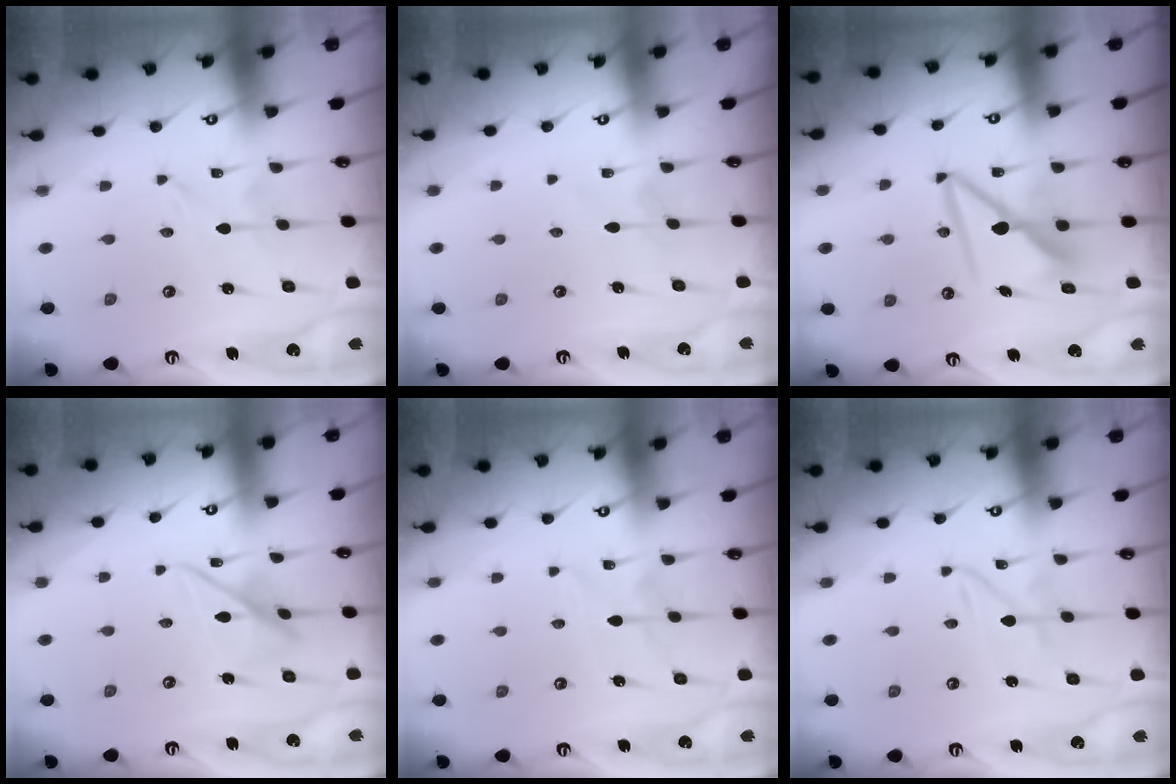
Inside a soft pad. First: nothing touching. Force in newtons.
{"total": 4.2, "press": 4.2, "slide": 0.5}
{"total": 9.4, "press": 9.4, "slide": 0.7}
{"total": 10.1, "press": 10.0, "slide": 1.1}
{"total": 4.2, "press": 4.2, "slide": 0.4}
{"total": 2.2, "press": 2.2, "slide": 0.1}